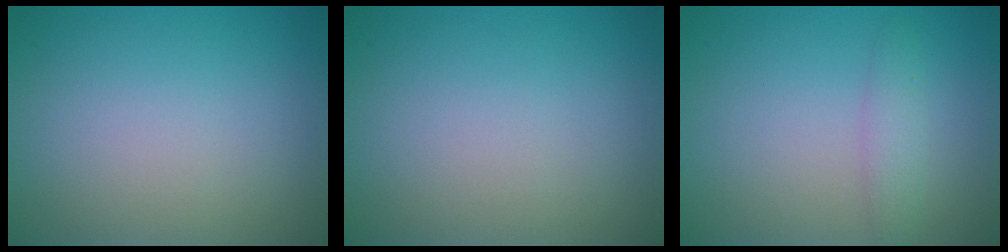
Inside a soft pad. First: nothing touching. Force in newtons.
{"total": 0.0}
{"total": 1.8, "press": 1.8, "slide": 0.1}